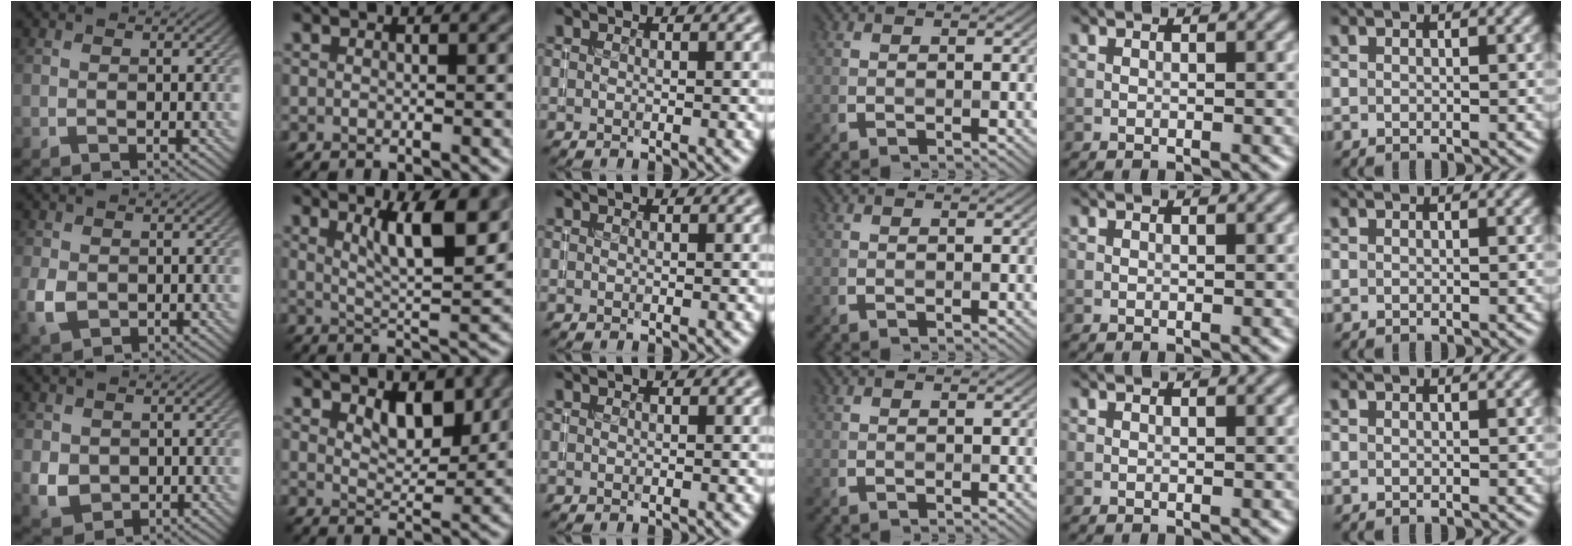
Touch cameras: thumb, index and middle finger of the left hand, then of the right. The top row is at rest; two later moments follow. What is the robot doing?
{"motion": "insert", "object": "coin"}